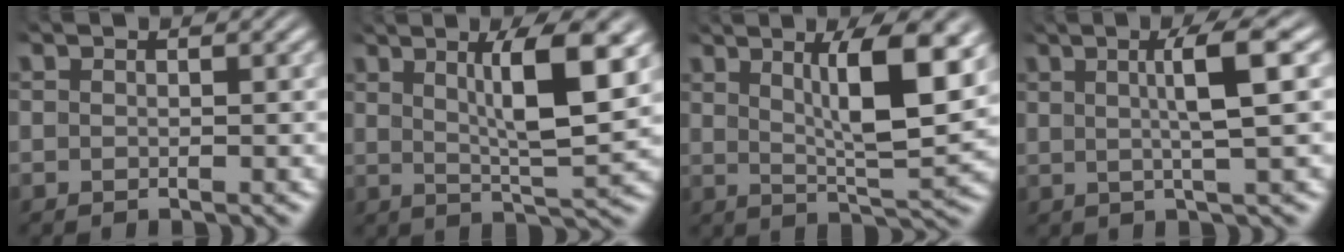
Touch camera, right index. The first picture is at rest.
{"total": 6.7, "force": [2.8, 0.9, 6.0], "torque": [-0.093, -0.001, 0.050]}
{"total": 7.6, "force": [3.0, 1.5, 6.9], "torque": [-0.107, -0.004, 0.053]}
{"total": 4.1, "force": [1.6, -0.3, 3.8], "torque": [-0.057, 0.010, 0.026]}